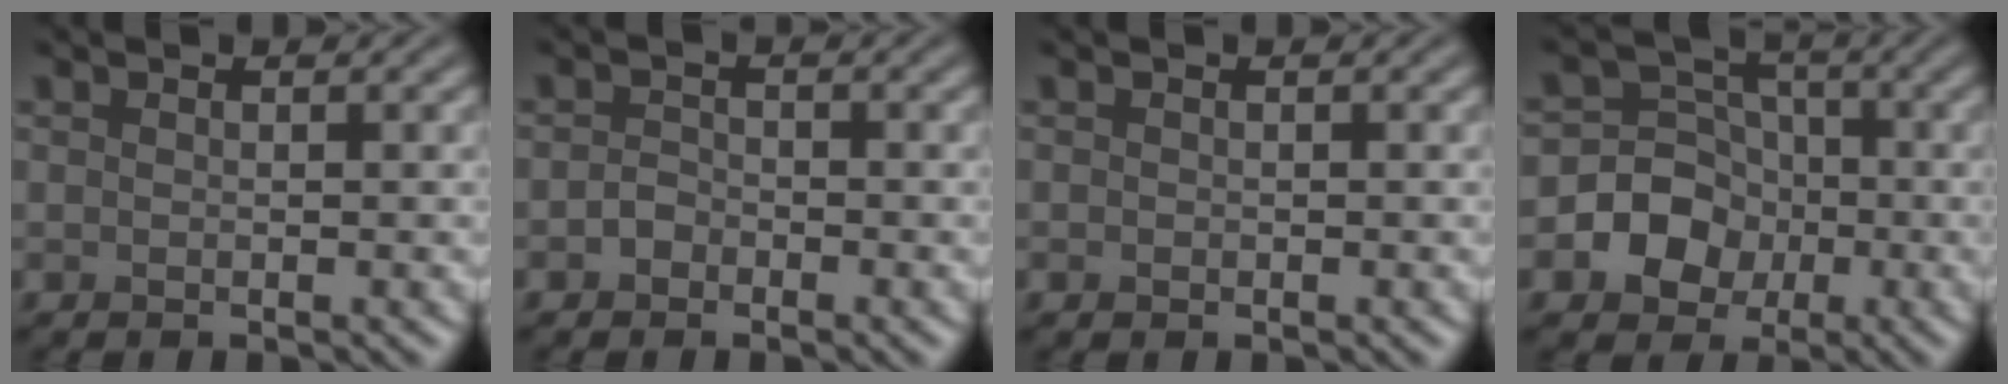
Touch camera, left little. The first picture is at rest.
{"total": 1.2, "force": [-0.7, 0.9, 0.4], "torque": [-0.006, 0.004, -0.016]}
{"total": 0.0}
{"total": 7.0, "force": [-1.9, 6.4, 2.1], "torque": [-0.027, 0.019, -0.060]}